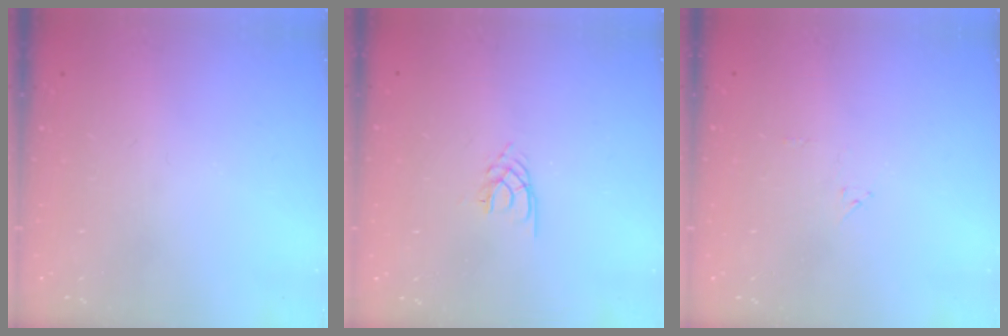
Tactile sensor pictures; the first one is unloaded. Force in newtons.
{"total": 1.9, "press": 1.9, "slide": 0.2}
{"total": 4.7, "press": 4.7, "slide": 0.2}